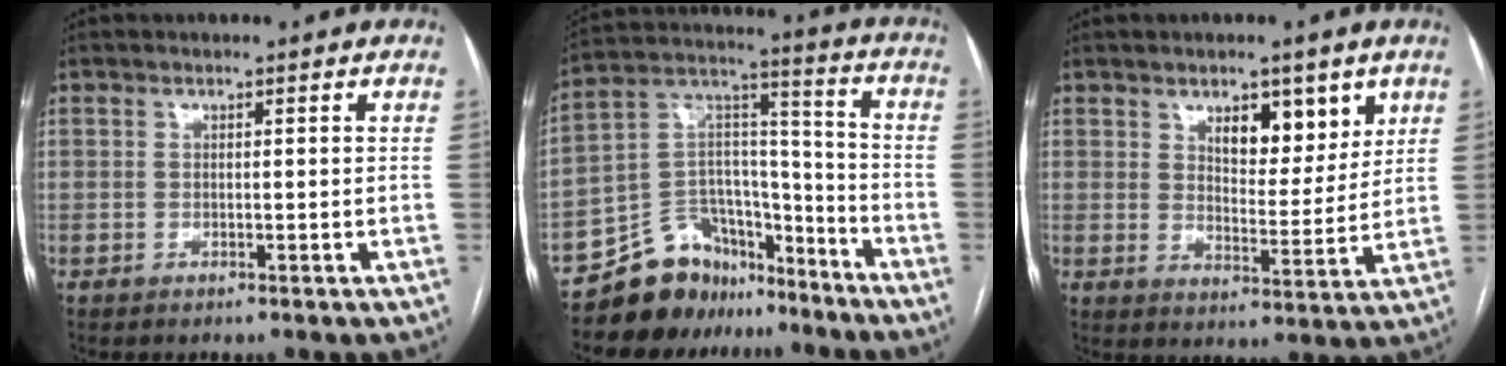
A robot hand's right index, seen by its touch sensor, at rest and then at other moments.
{"total": 14.1, "force": [-11.9, 7.0, 2.6], "torque": [-0.034, 0.087, -0.205]}
{"total": 7.9, "force": [4.4, 3.5, 5.6], "torque": [-0.076, -0.004, 0.070]}